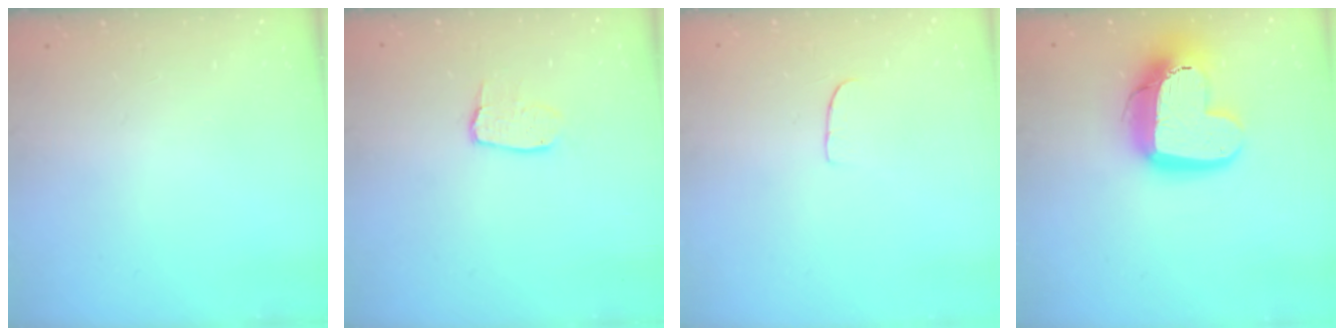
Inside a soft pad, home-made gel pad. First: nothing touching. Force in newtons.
{"total": 6.1, "press": 6.0, "slide": 0.4}
{"total": 5.4, "press": 5.4, "slide": 0.4}
{"total": 16.6, "press": 16.5, "slide": 1.6}